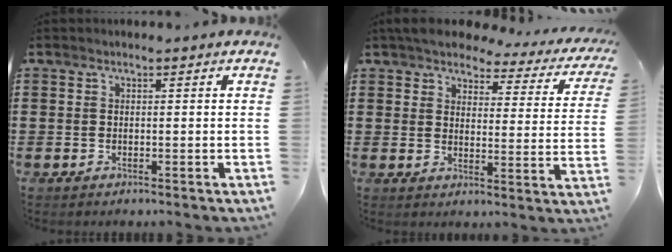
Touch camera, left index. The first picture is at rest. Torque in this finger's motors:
{"motor_torque": [1.50, -0.64, 1.05, 0.04]}